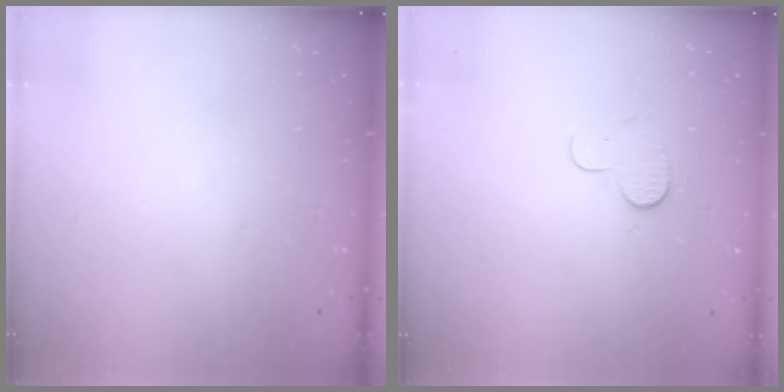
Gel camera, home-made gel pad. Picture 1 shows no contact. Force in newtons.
{"total": 6.3, "press": 6.3, "slide": 0.5}